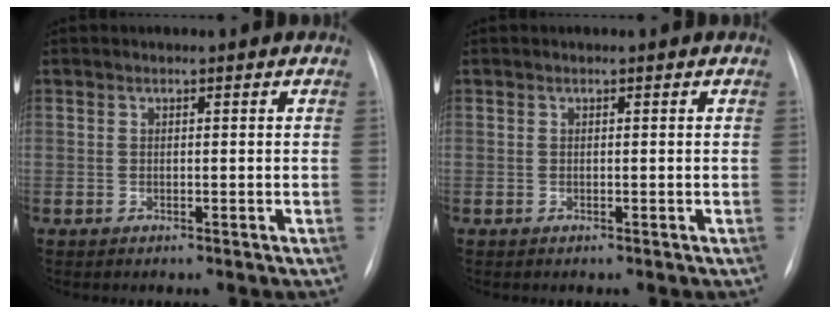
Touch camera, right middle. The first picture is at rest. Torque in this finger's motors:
{"motor_torque": [0.00, 0.00, 0.00, 0.00]}